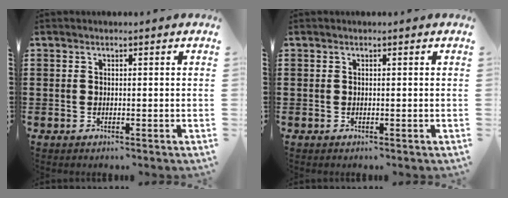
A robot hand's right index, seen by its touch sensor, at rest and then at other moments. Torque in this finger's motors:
{"motor_torque": [0.00, 0.00, 0.00, 0.00]}